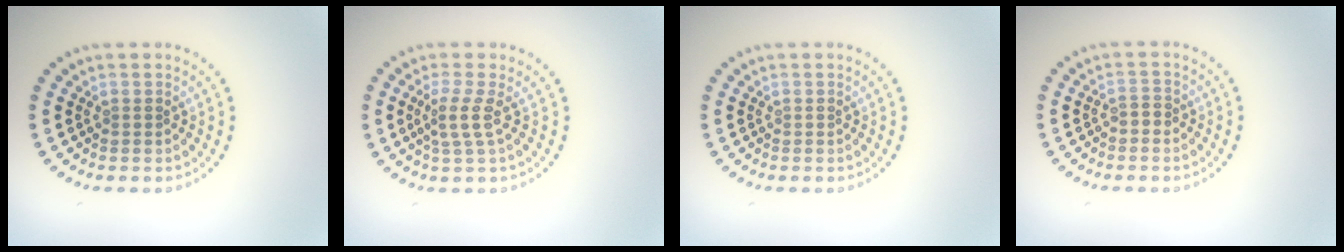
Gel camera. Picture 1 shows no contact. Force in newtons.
{"total": 2.1, "press": 1.6, "slide": 1.4}
{"total": 0.0}
{"total": 0.9, "press": 0.9, "slide": 0.3}